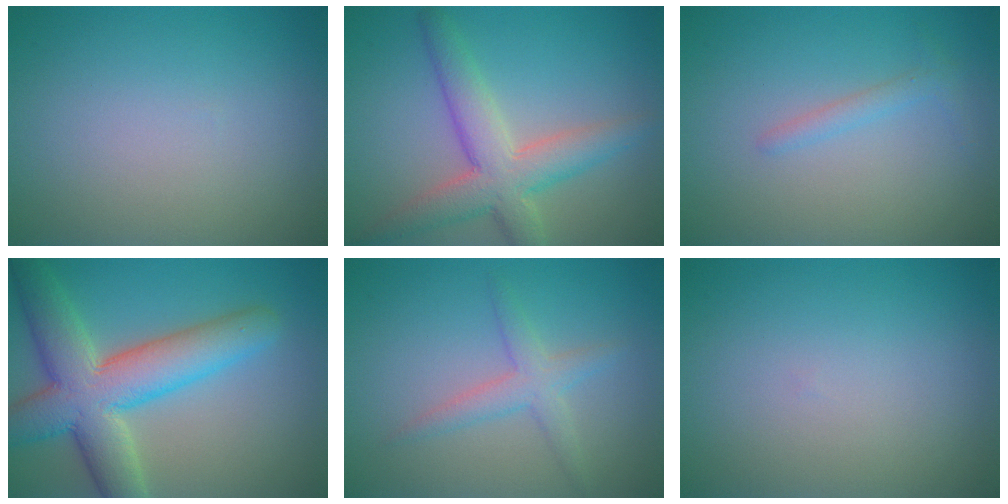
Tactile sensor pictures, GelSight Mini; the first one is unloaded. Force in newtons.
{"total": 5.7, "press": 5.7, "slide": 0.2}
{"total": 1.3, "press": 1.3, "slide": 0.1}
{"total": 9.3, "press": 9.2, "slide": 0.6}
{"total": 2.5, "press": 2.5, "slide": 0.0}
{"total": 0.0}